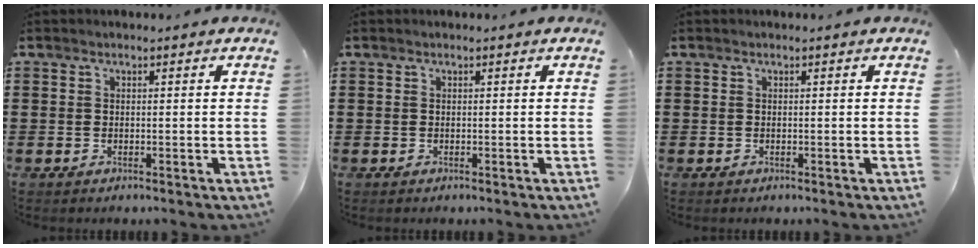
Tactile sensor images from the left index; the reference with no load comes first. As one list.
[{"total": 0.0}, {"total": 0.0}]